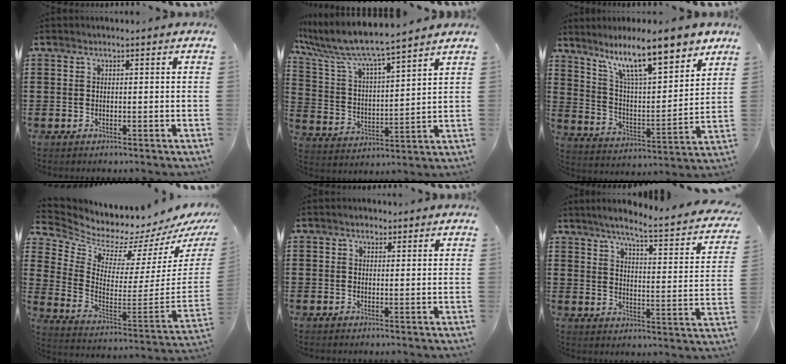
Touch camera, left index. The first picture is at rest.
{"total": 7.5, "force": [6.7, 0.5, 3.2], "torque": [-0.093, -0.041, 0.110]}
{"total": 13.2, "force": [9.8, 2.8, 8.5], "torque": [-0.167, -0.045, 0.165]}
{"total": 4.7, "force": [4.7, 0.7, 0.3], "torque": [-0.033, -0.075, 0.071]}
{"total": 0.9, "force": [0.6, 0.7, 0.2], "torque": [-0.006, 0.006, 0.011]}
{"total": 5.2, "force": [4.1, -0.2, 3.1], "torque": [-0.073, -0.035, 0.057]}